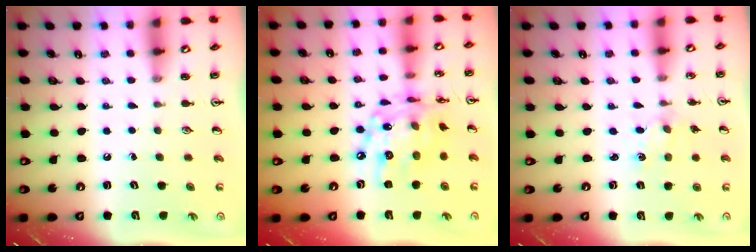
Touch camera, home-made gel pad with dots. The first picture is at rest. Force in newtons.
{"total": 17.9, "press": 17.9, "slide": 1.3}
{"total": 1.9, "press": 1.9, "slide": 0.3}